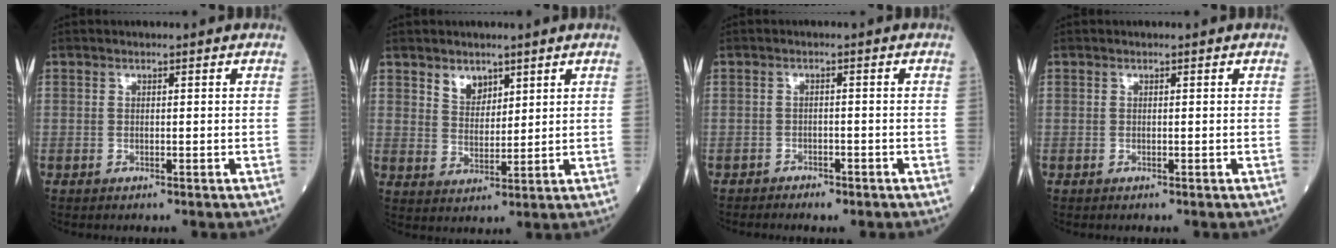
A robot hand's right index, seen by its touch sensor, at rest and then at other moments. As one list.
[{"total": 4.0, "force": [2.7, 2.4, 1.7], "torque": [-0.029, -0.001, 0.055]}, {"total": 2.5, "force": [-2.0, 1.1, 1.0], "torque": [-0.014, 0.001, -0.023]}, {"total": 0.0}]